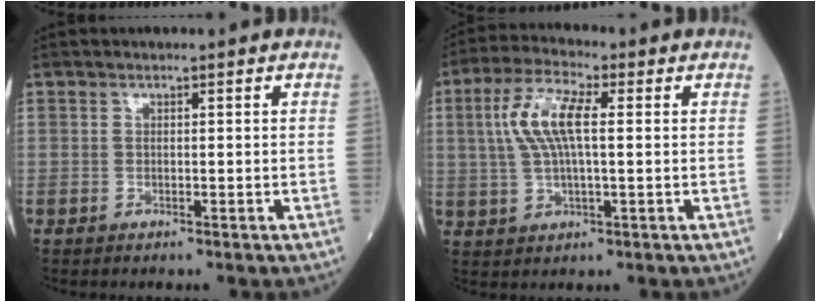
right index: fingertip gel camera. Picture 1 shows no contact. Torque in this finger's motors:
{"motor_torque": [0.41, -0.05, 0.25, 0.14]}